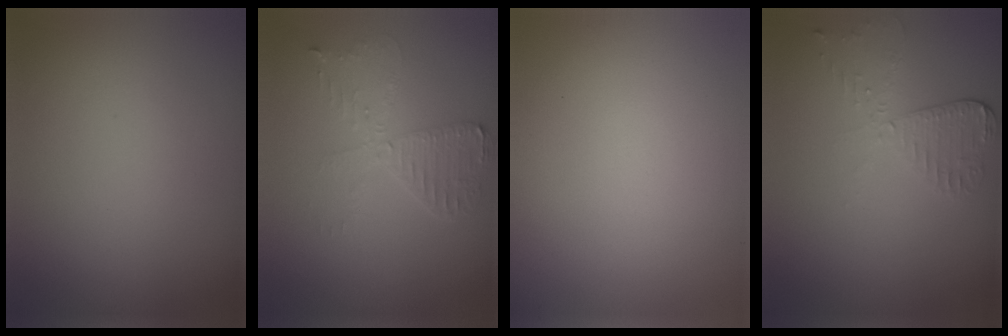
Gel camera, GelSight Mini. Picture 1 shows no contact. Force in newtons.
{"total": 3.3, "press": 2.8, "slide": 1.7}
{"total": 0.0}
{"total": 2.6, "press": 2.3, "slide": 1.2}